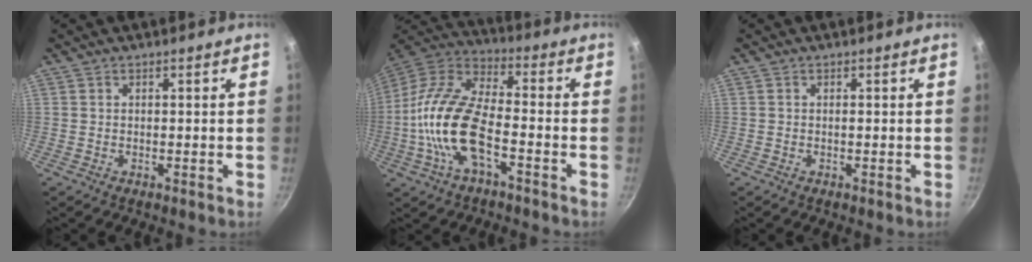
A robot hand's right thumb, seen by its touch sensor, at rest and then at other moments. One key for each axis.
{"total": 17.4, "fx": -4.5, "fy": 7.8, "fz": 14.8, "tx": -0.309, "ty": 0.036, "tz": -0.088}
{"total": 0.0}